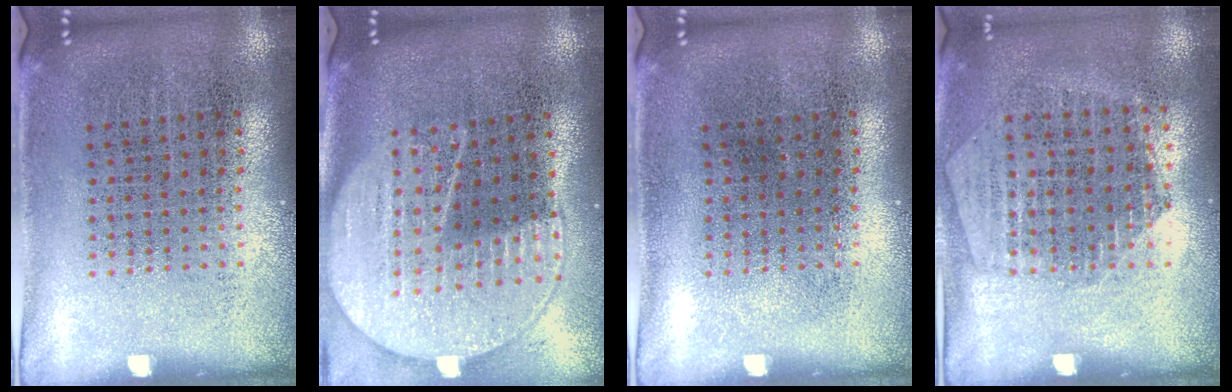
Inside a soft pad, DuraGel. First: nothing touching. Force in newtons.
{"total": 2.1, "press": 1.9, "slide": 0.9}
{"total": 0.0}
{"total": 1.4, "press": 1.3, "slide": 0.4}